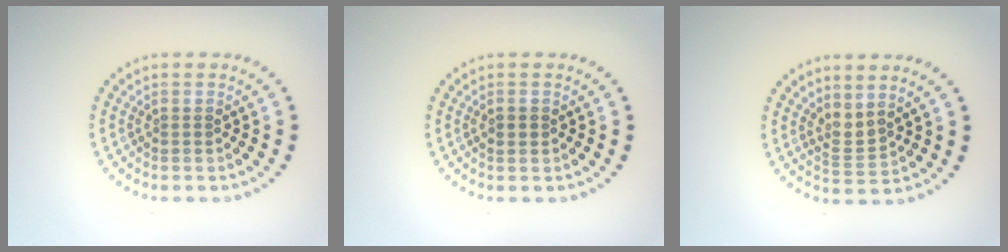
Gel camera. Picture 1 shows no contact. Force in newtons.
{"total": 0.7, "press": 0.7, "slide": 0.1}
{"total": 1.7, "press": 1.2, "slide": 1.1}